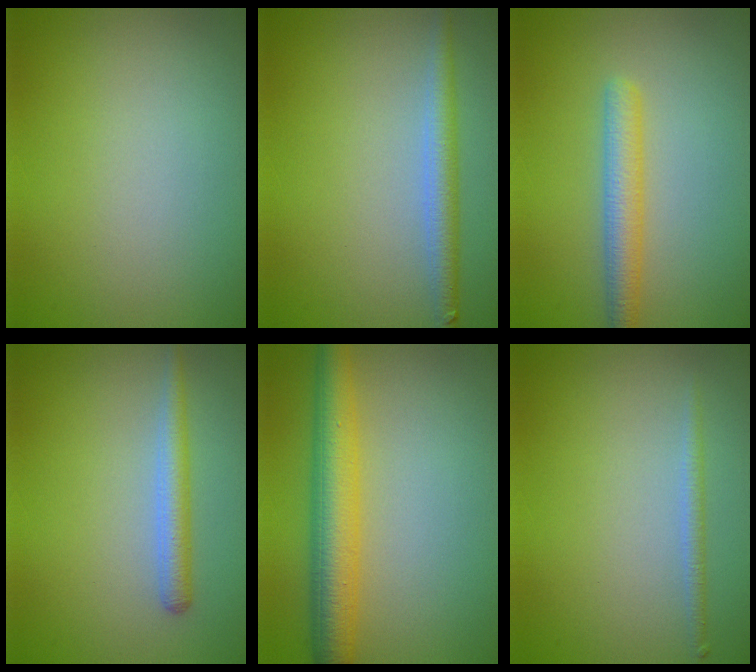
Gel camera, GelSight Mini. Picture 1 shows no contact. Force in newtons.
{"total": 2.6, "press": 2.6, "slide": 0.1}
{"total": 3.0, "press": 3.0, "slide": 0.1}
{"total": 2.2, "press": 2.2, "slide": 0.1}
{"total": 5.6, "press": 5.6, "slide": 0.1}
{"total": 1.1, "press": 1.1, "slide": 0.0}